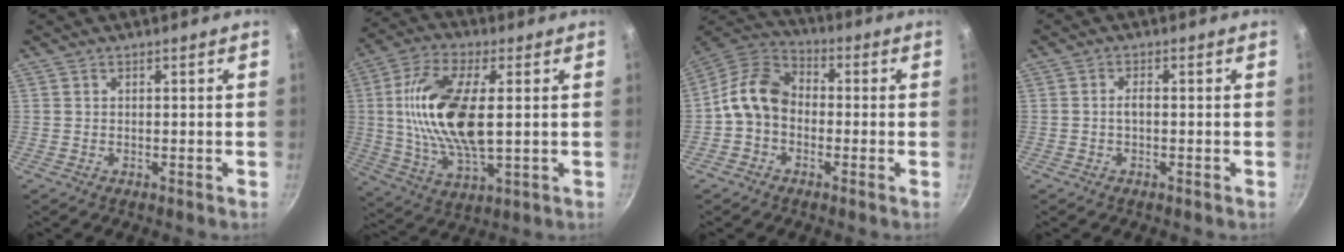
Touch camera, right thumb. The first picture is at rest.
{"total": 18.2, "force": [2.1, 8.2, 16.1], "torque": [-0.310, 0.001, 0.037]}
{"total": 10.5, "force": [-1.2, 8.1, 6.5], "torque": [-0.097, 0.038, -0.046]}
{"total": 1.6, "force": [-0.3, 0.7, 1.4], "torque": [-0.025, 0.010, -0.007]}